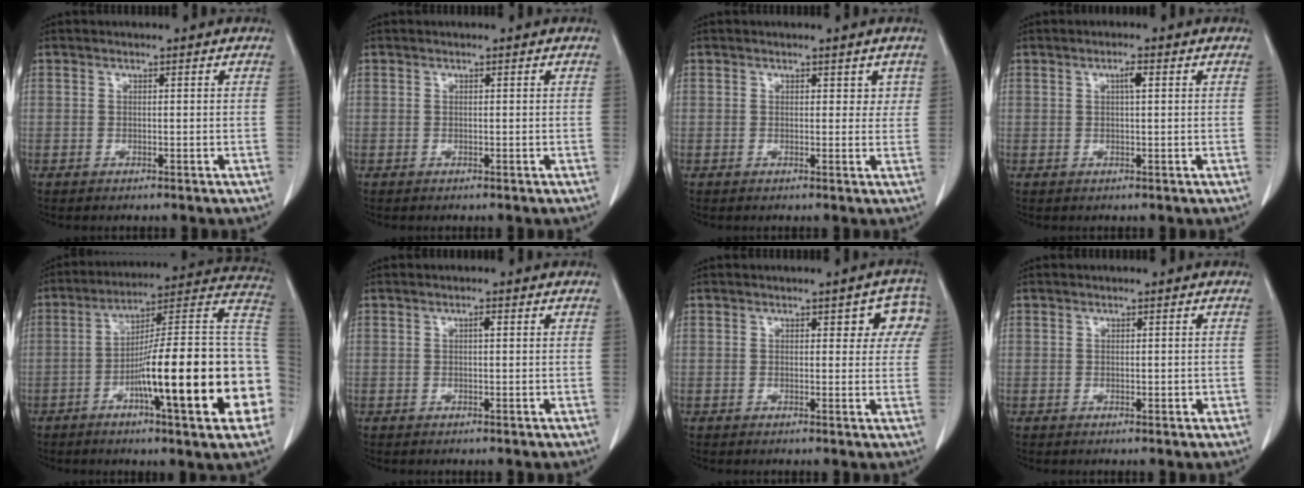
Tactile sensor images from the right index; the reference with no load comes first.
{"total": 0.0}
{"total": 2.1, "force": [1.0, 1.5, 1.0], "torque": [0.000, 0.000, 0.011]}
{"total": 1.6, "force": [0.5, 0.2, 1.5], "torque": [-0.028, 0.003, 0.007]}
{"total": 24.5, "force": [-6.5, 2.1, 23.5], "torque": [-0.256, 0.018, -0.099]}
{"total": 0.8, "force": [0.2, 0.2, 0.7], "torque": [-0.013, 0.002, 0.002]}
{"total": 4.9, "force": [2.0, 2.6, 3.7], "torque": [-0.015, 0.014, 0.016]}
{"total": 1.1, "force": [-0.3, 0.6, 0.8], "torque": [-0.009, 0.001, -0.003]}